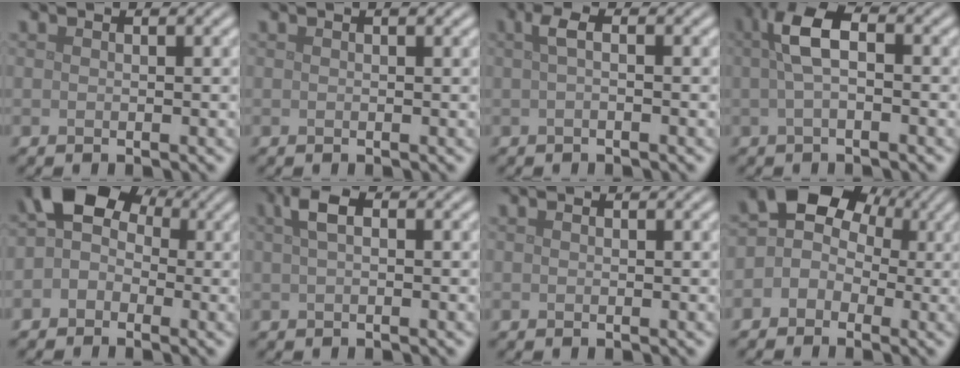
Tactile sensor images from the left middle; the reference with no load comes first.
{"total": 0.6, "force": [0.4, 0.1, 0.4], "torque": [-0.005, 0.003, 0.005]}
{"total": 1.6, "force": [0.2, 0.4, 1.5], "torque": [-0.032, 0.007, 0.003]}
{"total": 3.7, "force": [0.3, 1.4, 3.4], "torque": [-0.071, 0.012, 0.000]}
{"total": 6.4, "force": [0.7, 4.9, 4.1], "torque": [-0.049, 0.019, -0.008]}
{"total": 2.2, "force": [0.7, 1.0, 1.9], "torque": [-0.036, 0.010, 0.008]}
{"total": 0.0}
{"total": 6.6, "force": [1.2, 5.4, 3.6], "torque": [-0.042, 0.020, -0.017]}